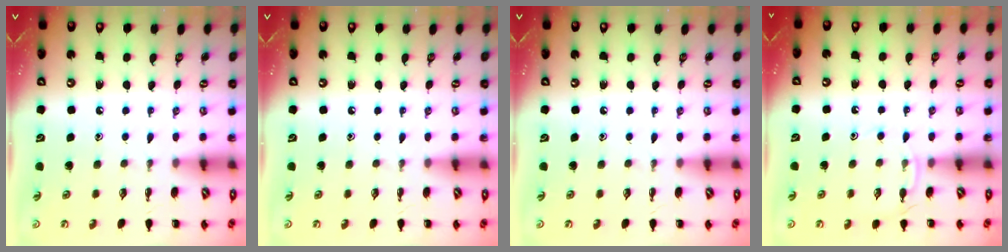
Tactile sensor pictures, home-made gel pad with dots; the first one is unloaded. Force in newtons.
{"total": 0.0}
{"total": 0.0}
{"total": 5.4, "press": 5.2, "slide": 1.4}